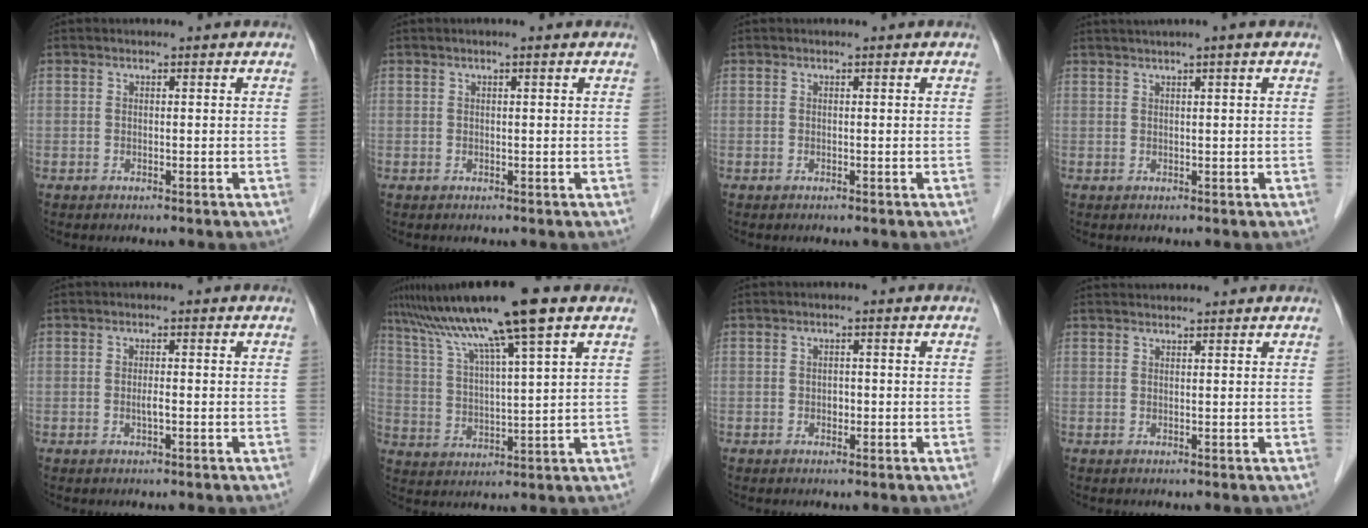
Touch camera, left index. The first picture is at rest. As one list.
[{"total": 0.7, "force": [0.4, -0.1, 0.6], "torque": [-0.014, 0.001, 0.008]}, {"total": 0.0}, {"total": 3.1, "force": [2.2, -0.7, 2.1], "torque": [-0.037, 0.017, 0.041]}, {"total": 1.2, "force": [-0.3, 0.1, 1.2], "torque": [-0.025, -0.001, -0.005]}, {"total": 13.8, "force": [9.4, -1.0, 10.0], "torque": [-0.174, 0.023, 0.159]}, {"total": 1.0, "force": [-0.2, 0.7, 0.7], "torque": [-0.010, 0.003, -0.004]}, {"total": 4.7, "force": [4.6, 0.1, 1.1], "torque": [-0.014, 0.037, 0.062]}]